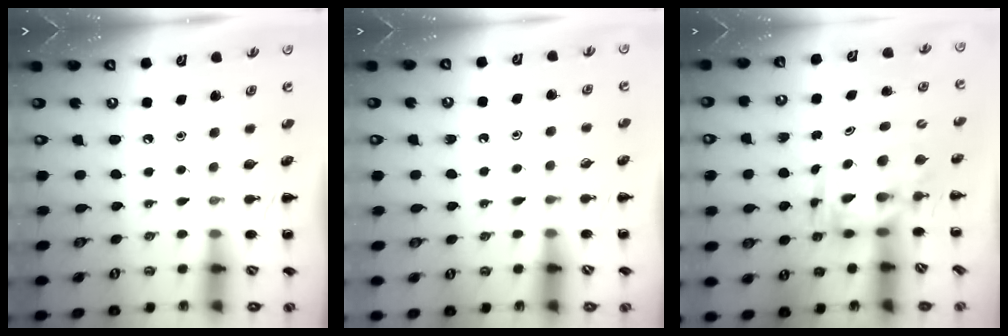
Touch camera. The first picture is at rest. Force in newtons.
{"total": 2.9, "press": 2.6, "slide": 1.3}
{"total": 3.6, "press": 3.6, "slide": 0.7}